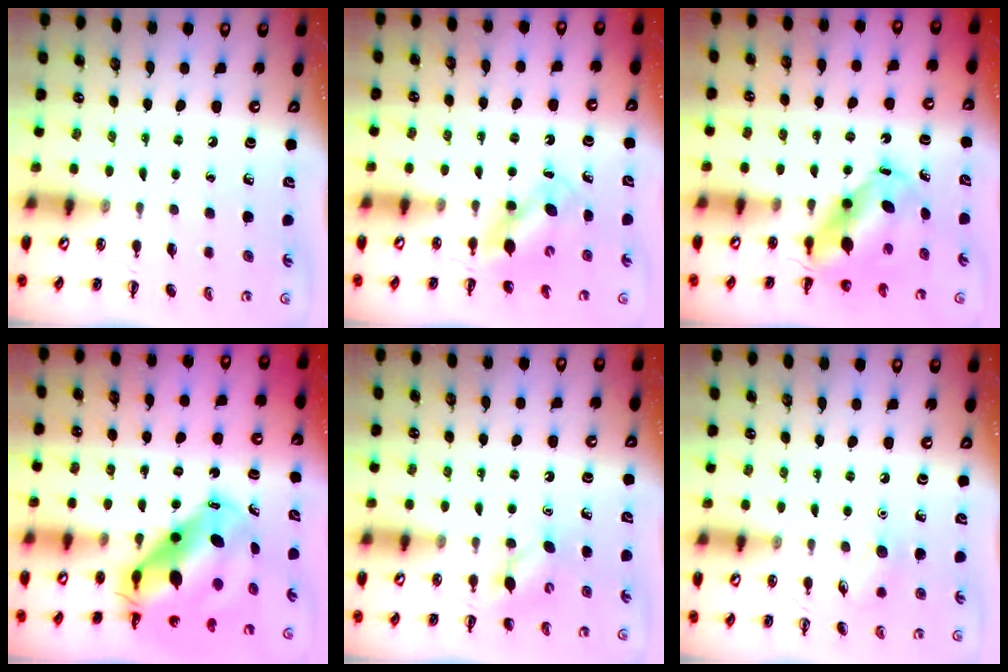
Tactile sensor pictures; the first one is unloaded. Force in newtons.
{"total": 5.6, "press": 5.6, "slide": 0.6}
{"total": 7.0, "press": 6.8, "slide": 1.7}
{"total": 11.1, "press": 10.7, "slide": 3.1}
{"total": 4.6, "press": 4.4, "slide": 1.3}
{"total": 6.9, "press": 6.7, "slide": 1.8}